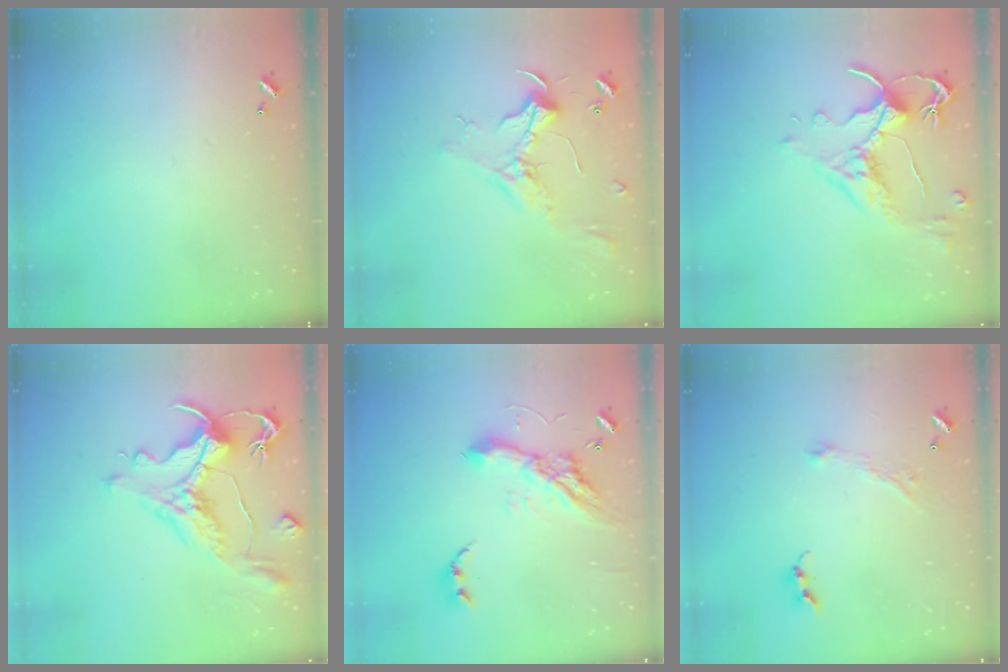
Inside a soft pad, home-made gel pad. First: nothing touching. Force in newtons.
{"total": 2.4, "press": 2.3, "slide": 0.8}
{"total": 2.5, "press": 2.1, "slide": 1.4}
{"total": 2.2, "press": 1.7, "slide": 1.4}
{"total": 13.4, "press": 13.3, "slide": 0.8}
{"total": 2.9, "press": 2.8, "slide": 0.4}